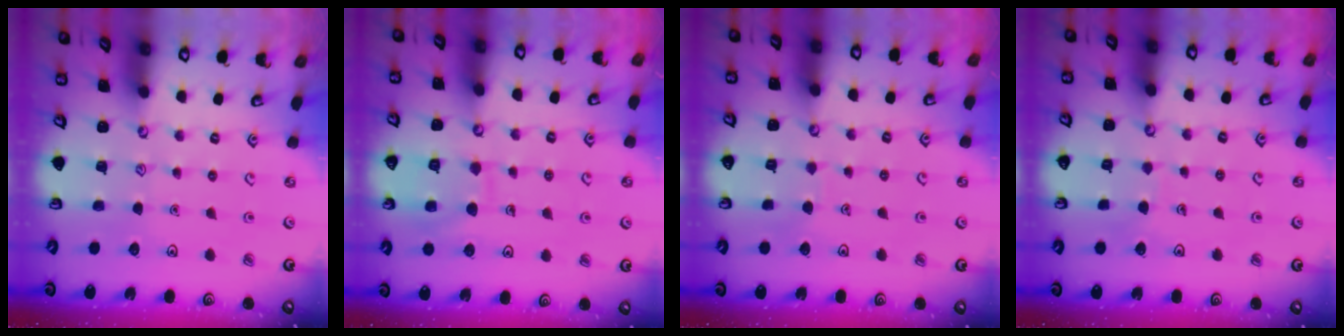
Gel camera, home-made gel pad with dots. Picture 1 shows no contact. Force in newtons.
{"total": 9.5, "press": 9.5, "slide": 0.8}
{"total": 2.3, "press": 2.3, "slide": 0.1}
{"total": 1.8, "press": 1.8, "slide": 0.0}